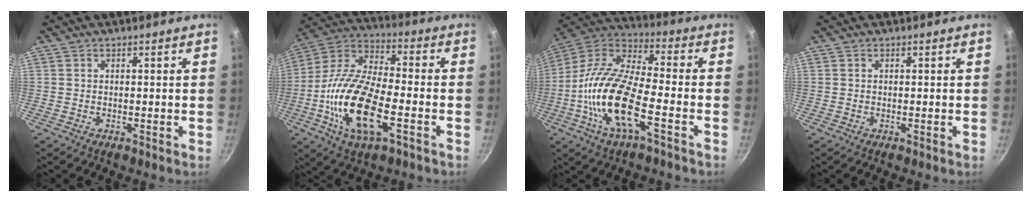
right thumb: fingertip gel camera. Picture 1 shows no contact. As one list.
[{"total": 19.8, "force": [-5.5, 8.2, 17.2], "torque": [-0.330, 0.026, -0.121]}, {"total": 18.4, "force": [-5.7, 6.5, 16.2], "torque": [-0.315, 0.038, -0.128]}, {"total": 0.0}]